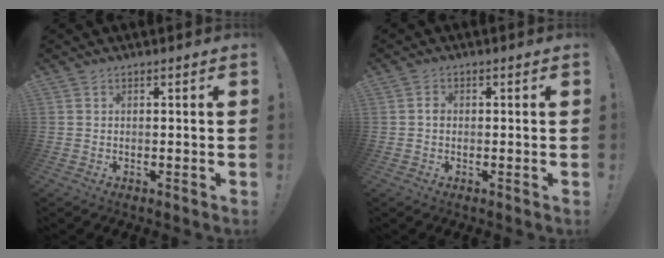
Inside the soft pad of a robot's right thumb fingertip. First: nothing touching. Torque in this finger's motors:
{"motor_torque": [-0.19, -0.22, 0.02, -0.09, -0.02]}